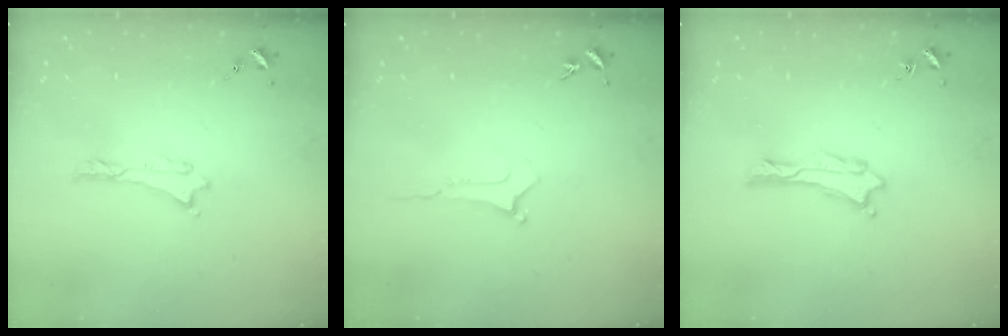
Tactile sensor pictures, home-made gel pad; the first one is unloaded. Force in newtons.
{"total": 0.0}
{"total": 0.0}